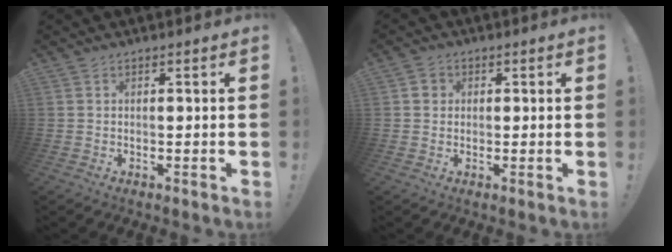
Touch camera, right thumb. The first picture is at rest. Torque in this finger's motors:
{"motor_torque": [0.18, 0.38, 0.07, -0.11, 0.00]}